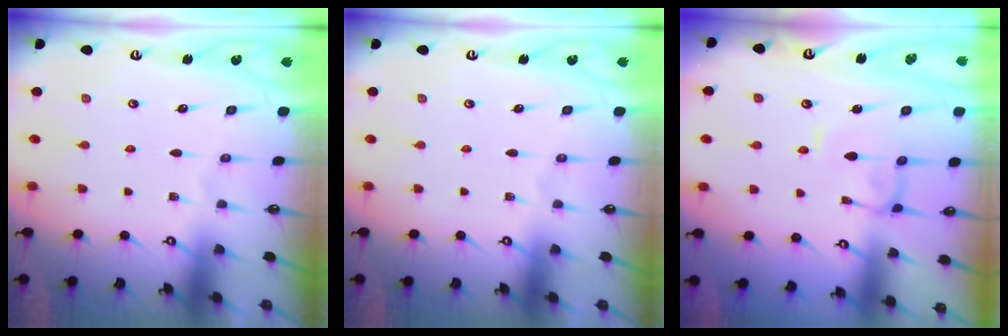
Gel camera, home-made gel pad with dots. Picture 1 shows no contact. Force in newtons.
{"total": 0.0}
{"total": 1.3, "press": 1.2, "slide": 0.5}